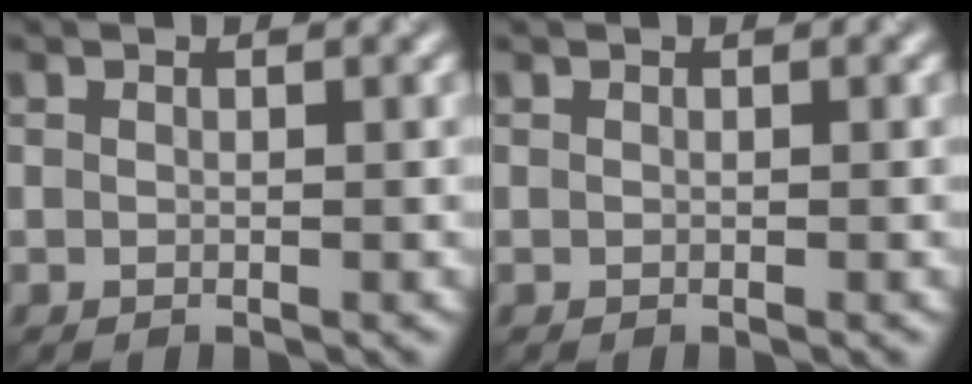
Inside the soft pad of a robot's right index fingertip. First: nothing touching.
{"total": 0.0}